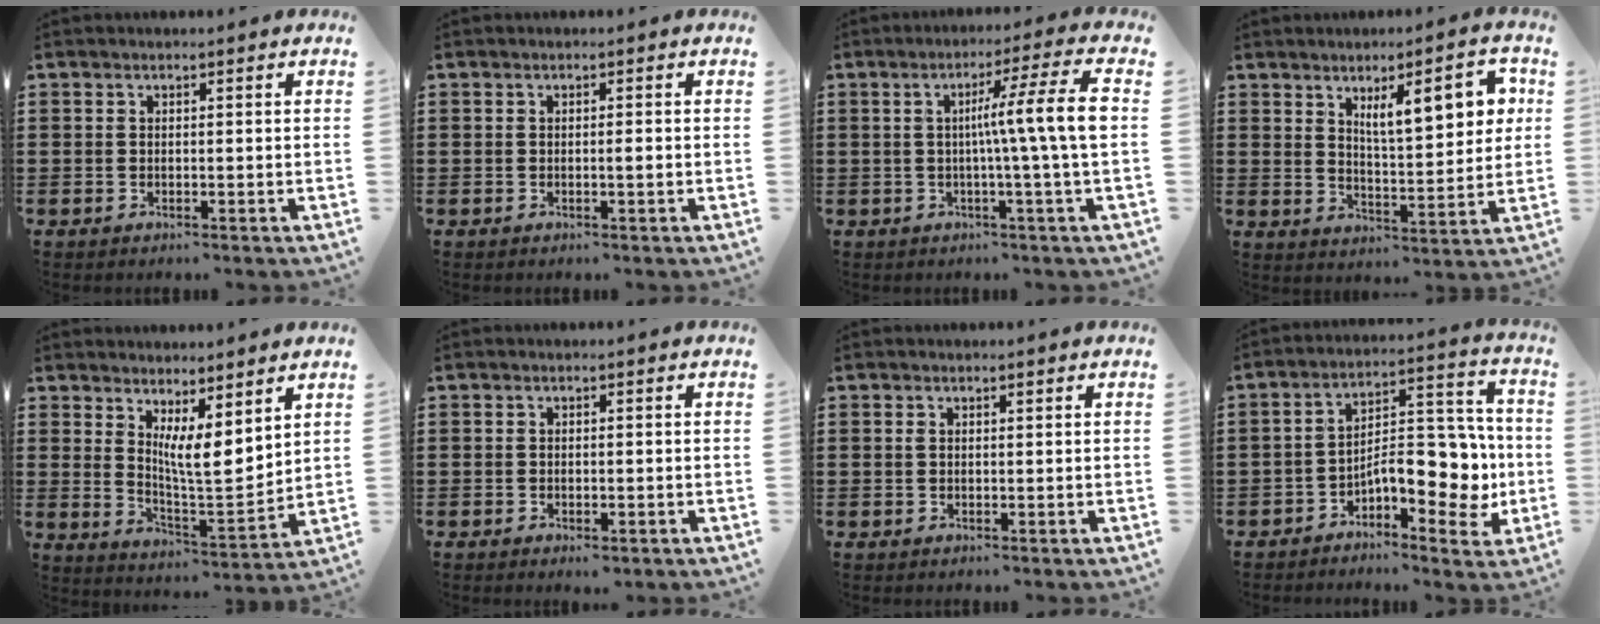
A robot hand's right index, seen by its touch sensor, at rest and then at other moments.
{"total": 1.0, "force": [-0.2, 0.1, 1.0], "torque": [-0.016, -0.002, -0.004]}
{"total": 9.9, "force": [0.3, -0.5, 9.9], "torque": [-0.171, -0.006, -0.005]}
{"total": 9.6, "force": [4.2, 3.2, 8.1], "torque": [-0.131, -0.003, 0.066]}
{"total": 6.4, "force": [4.4, 1.3, 4.5], "torque": [-0.090, -0.032, 0.077]}
{"total": 1.0, "force": [-0.7, 0.3, 0.6], "torque": [-0.013, -0.005, -0.013]}
{"total": 0.7, "force": [0.2, 0.3, 0.6], "torque": [-0.014, 0.001, 0.004]}
{"total": 10.5, "force": [-2.4, 5.5, 8.7], "torque": [-0.108, -0.003, -0.043]}